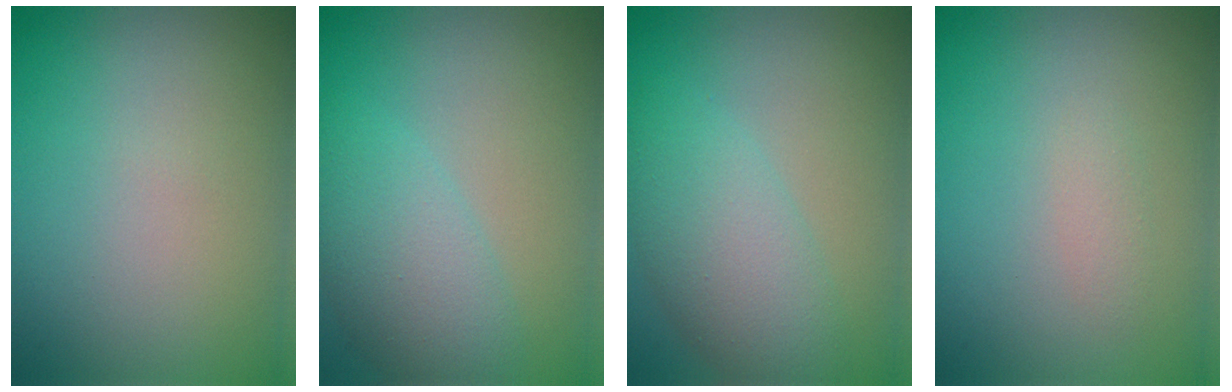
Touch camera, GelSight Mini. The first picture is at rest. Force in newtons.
{"total": 4.6, "press": 4.6, "slide": 0.3}
{"total": 5.0, "press": 5.0, "slide": 0.2}
{"total": 1.0, "press": 1.0, "slide": 0.0}